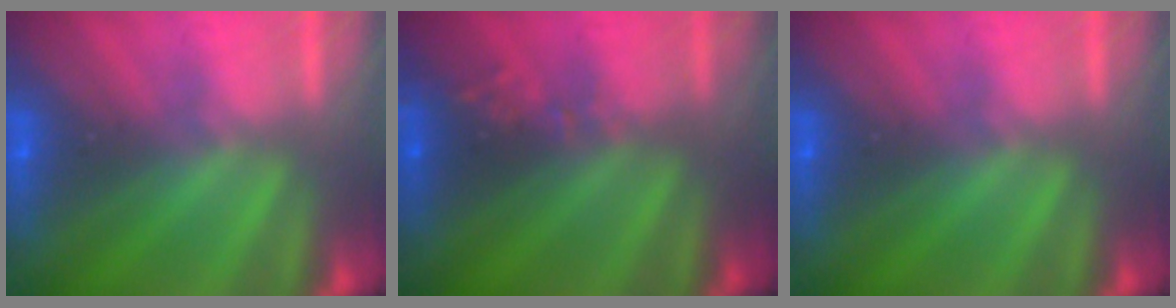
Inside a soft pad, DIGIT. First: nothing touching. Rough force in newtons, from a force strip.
{"total": 2.4}
{"total": 0.0}